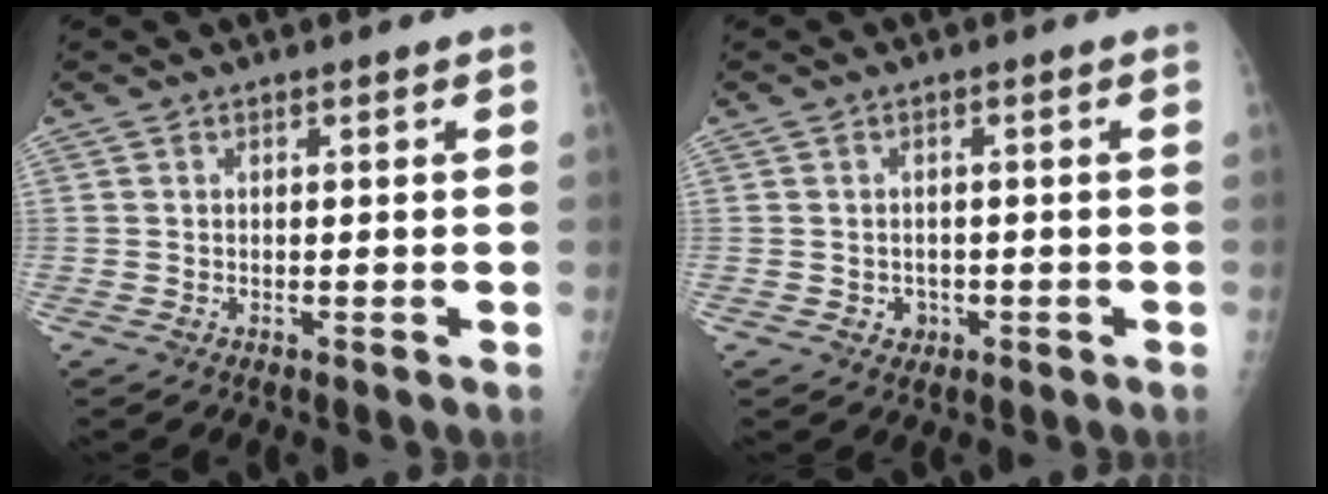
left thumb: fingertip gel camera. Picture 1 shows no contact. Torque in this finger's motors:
{"motor_torque": [-0.10, 0.03, 0.26, 0.22, 0.00]}